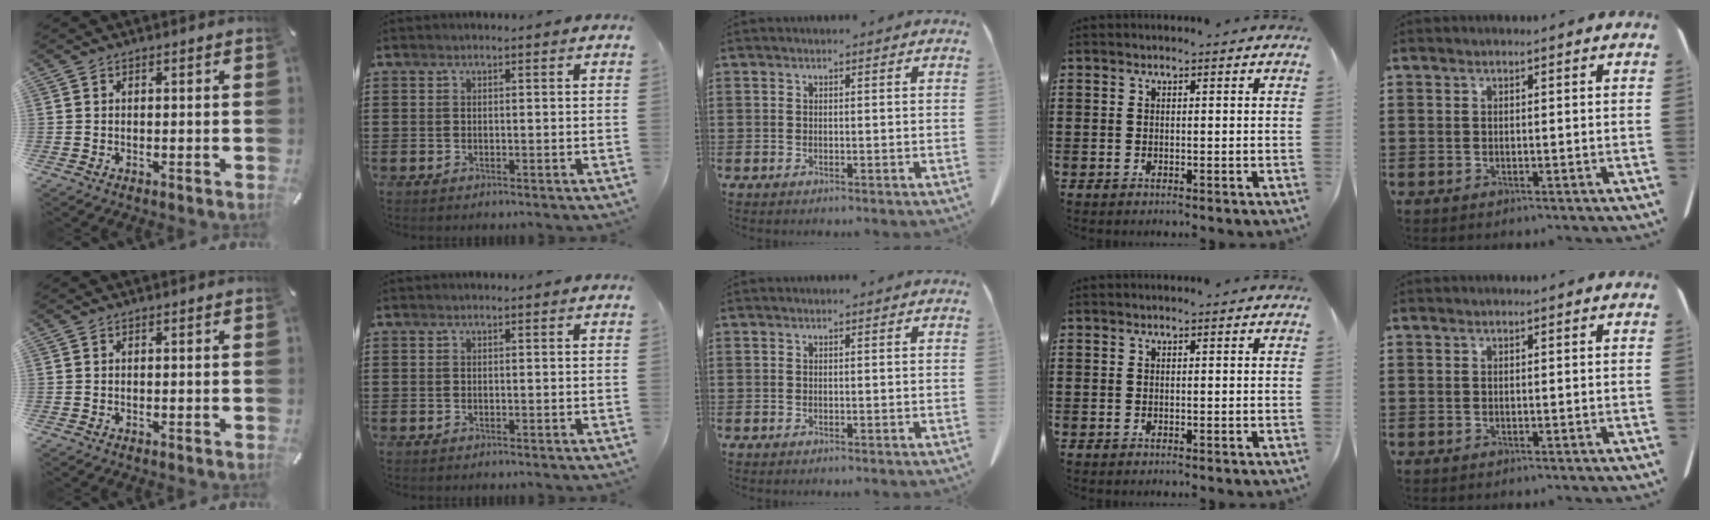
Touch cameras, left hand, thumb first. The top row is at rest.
{}